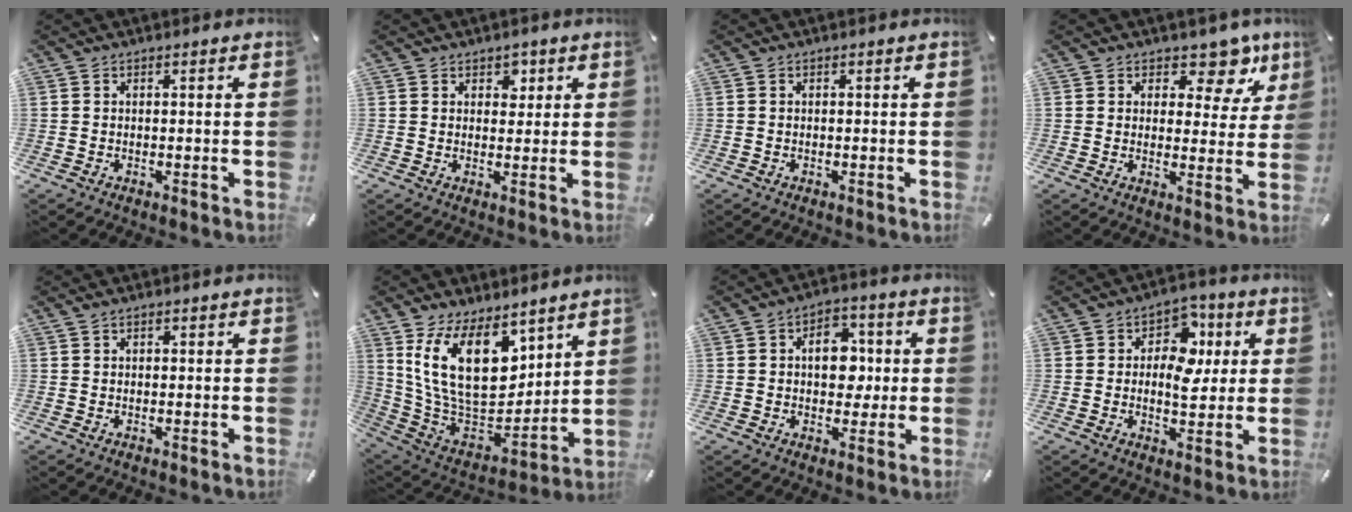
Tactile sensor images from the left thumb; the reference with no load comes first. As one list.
[{"total": 2.9, "force": [1.5, 2.3, 1.0], "torque": [0.008, -0.007, 0.018]}, {"total": 0.0}, {"total": 9.3, "force": [5.5, 5.4, 5.1], "torque": [-0.048, -0.041, 0.088]}, {"total": 0.9, "force": [0.4, 0.6, 0.6], "torque": [-0.012, 0.005, 0.006]}, {"total": 20.2, "force": [8.5, 12.0, 13.9], "torque": [-0.287, -0.060, 0.152]}, {"total": 9.7, "force": [0.7, 6.9, 6.8], "torque": [-0.085, 0.004, 0.009]}, {"total": 10.6, "force": [1.4, 7.8, 7.0], "torque": [-0.088, 0.005, 0.021]}]